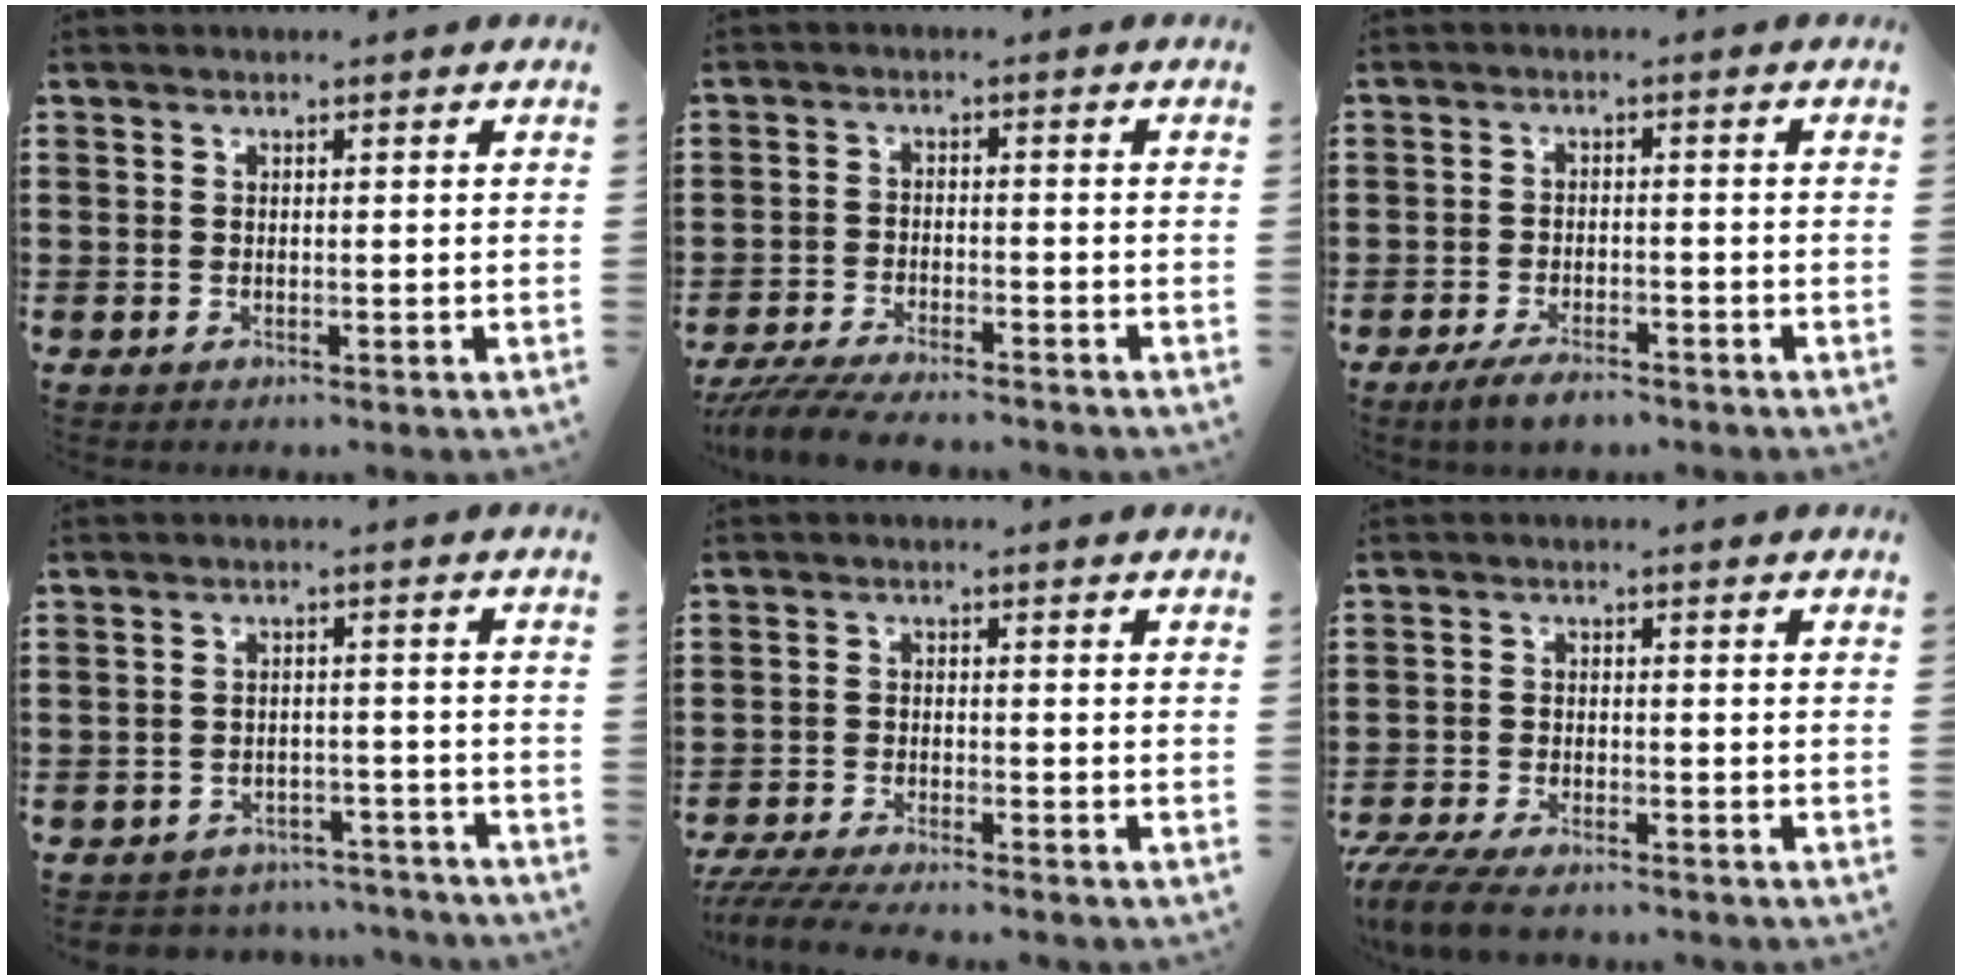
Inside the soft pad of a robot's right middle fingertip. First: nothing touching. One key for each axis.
{"total": 5.0, "fx": -4.7, "fy": 0.5, "fz": 1.7, "tx": -0.047, "ty": -0.011, "tz": -0.097}
{"total": 3.4, "fx": -3.0, "fy": 0.9, "fz": 1.5, "tx": -0.032, "ty": 0.004, "tz": -0.060}
{"total": 3.2, "fx": -3.1, "fy": 0.6, "fz": -0.3, "tx": -0.004, "ty": 0.000, "tz": -0.069}
{"total": 3.9, "fx": -3.6, "fy": 0.0, "fz": 1.4, "tx": -0.044, "ty": -0.016, "tz": -0.077}
{"total": 4.8, "fx": -4.2, "fy": 0.9, "fz": 2.0, "tx": -0.060, "ty": -0.012, "tz": -0.088}